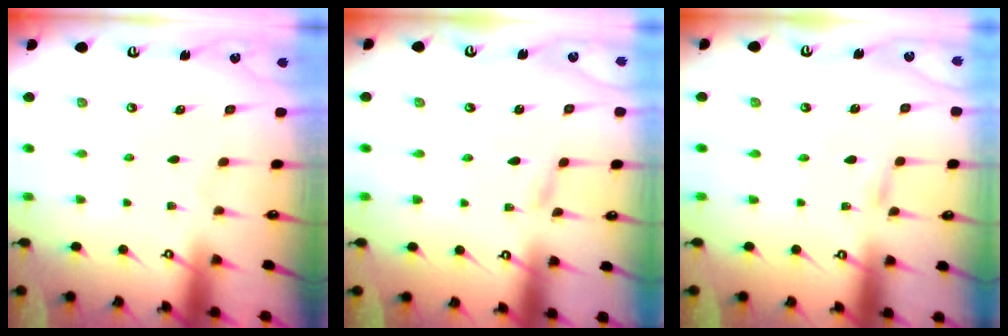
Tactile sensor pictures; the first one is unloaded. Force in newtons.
{"total": 1.9, "press": 1.9, "slide": 0.1}
{"total": 2.3, "press": 2.3, "slide": 0.1}